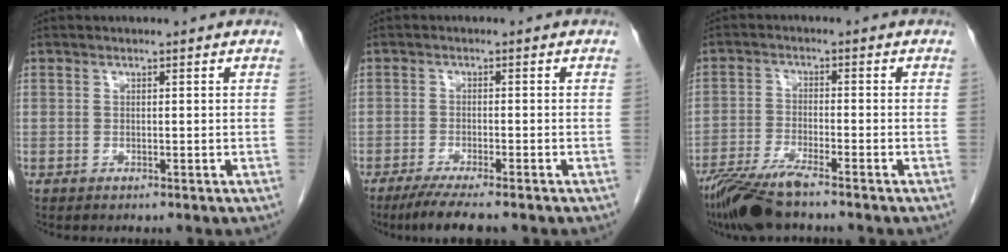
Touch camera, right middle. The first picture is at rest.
{"total": 6.6, "force": [-5.2, 0.5, 4.0], "torque": [-0.063, -0.015, -0.080]}
{"total": 7.8, "force": [-6.2, 0.3, 4.8], "torque": [-0.094, -0.024, -0.119]}